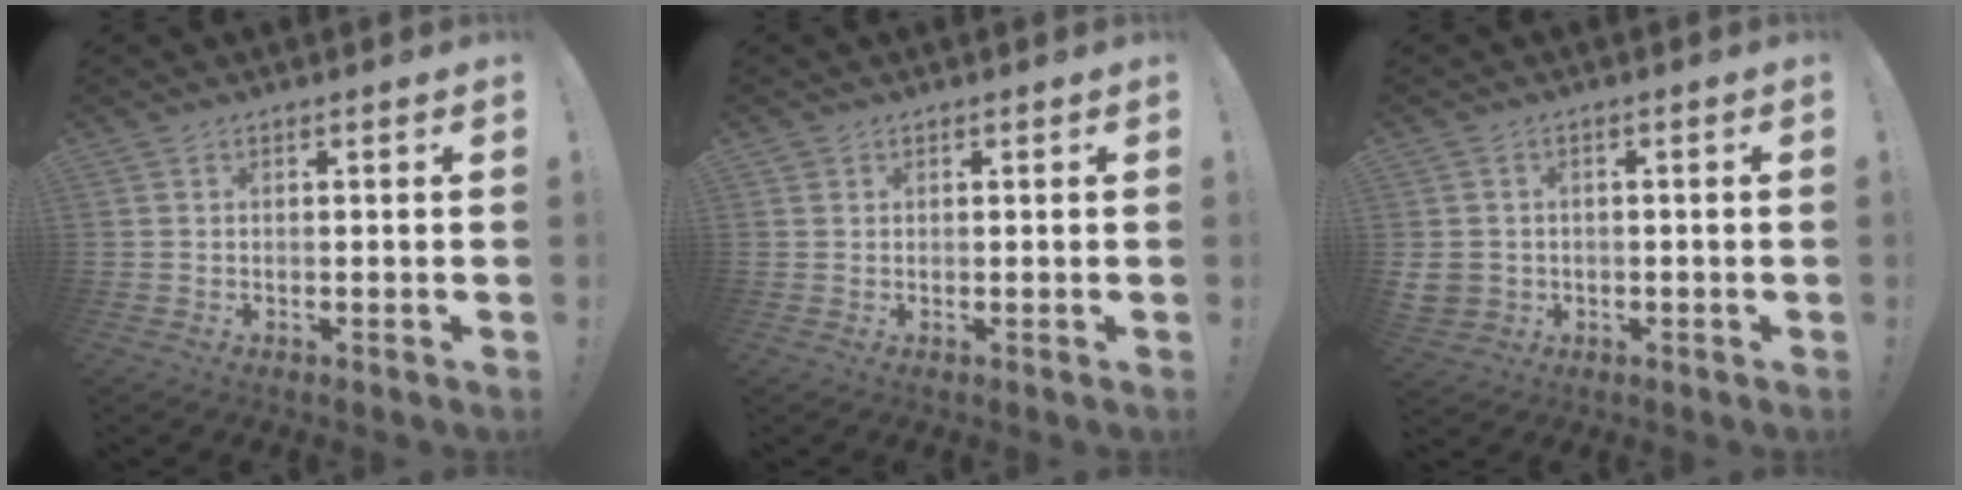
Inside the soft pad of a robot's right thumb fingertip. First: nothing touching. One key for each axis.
{"total": 0.8, "fx": 0.5, "fy": 0.6, "fz": 0.1, "tx": 0.004, "ty": -0.002, "tz": 0.009}
{"total": 4.5, "fx": -0.1, "fy": 4.1, "fz": 1.8, "tx": -0.048, "ty": -0.002, "tz": -0.002}